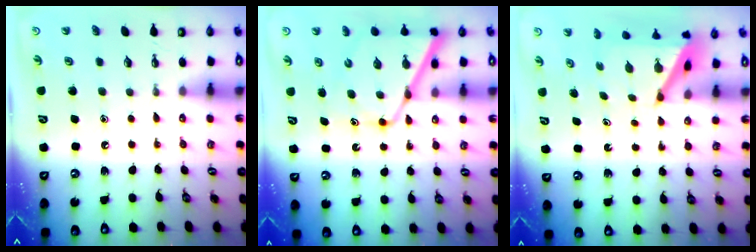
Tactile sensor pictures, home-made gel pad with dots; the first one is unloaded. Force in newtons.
{"total": 12.9, "press": 12.9, "slide": 1.1}
{"total": 4.6, "press": 4.6, "slide": 0.2}